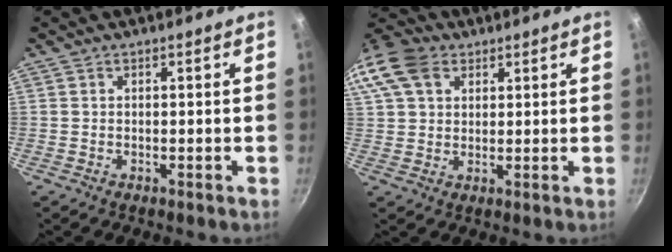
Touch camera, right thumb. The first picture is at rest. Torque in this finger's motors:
{"motor_torque": [-0.68, 1.61, 0.58, -0.45, 0.23]}